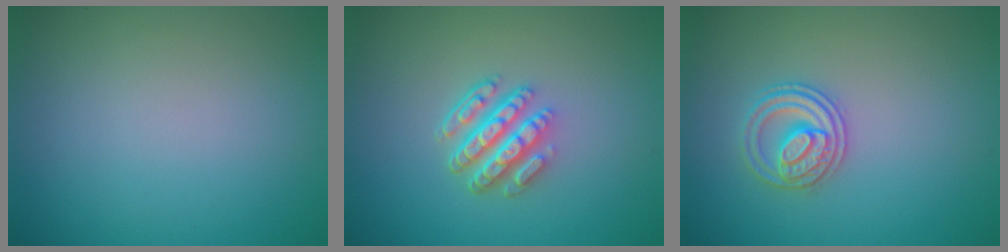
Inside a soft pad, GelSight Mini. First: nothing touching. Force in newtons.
{"total": 4.8, "press": 3.6, "slide": 3.2}
{"total": 2.6, "press": 2.6, "slide": 0.5}